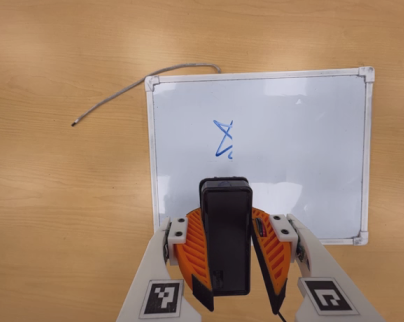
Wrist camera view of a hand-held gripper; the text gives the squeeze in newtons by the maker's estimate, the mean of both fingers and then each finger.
{"total": 10.7, "left": 9.8, "right": 11.5}